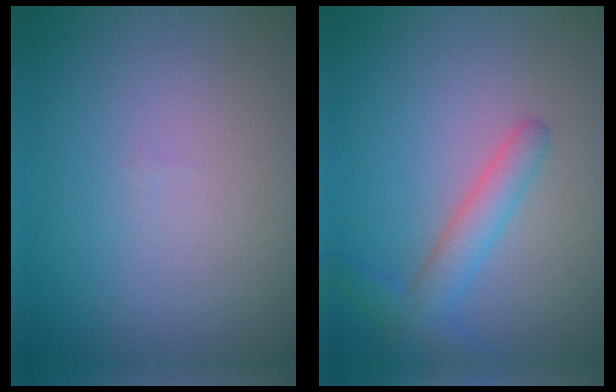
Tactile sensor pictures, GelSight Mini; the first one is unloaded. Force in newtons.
{"total": 2.8, "press": 2.7, "slide": 0.2}